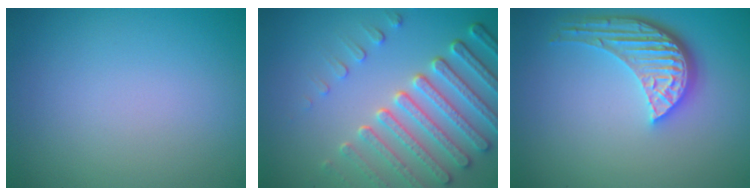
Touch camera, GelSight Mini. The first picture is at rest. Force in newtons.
{"total": 6.4, "press": 5.2, "slide": 3.8}
{"total": 5.2, "press": 3.9, "slide": 3.5}